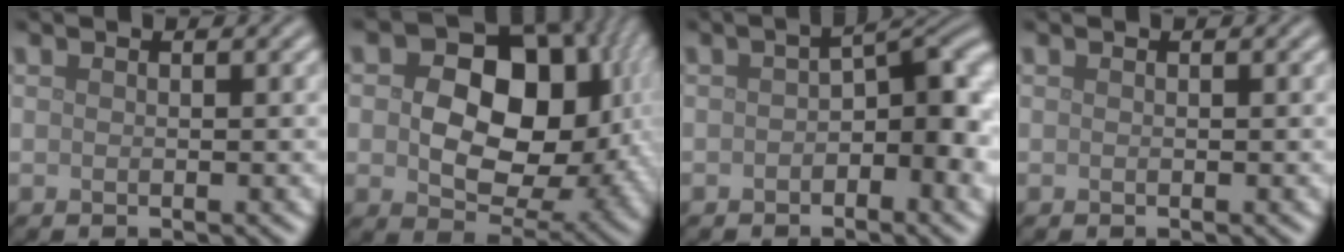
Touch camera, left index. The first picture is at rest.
{"total": 14.0, "force": [1.6, 9.9, 9.8], "torque": [-0.127, -0.002, 0.034]}
{"total": 6.9, "force": [-0.6, 3.3, 6.0], "torque": [-0.063, 0.018, -0.019]}
{"total": 0.0}